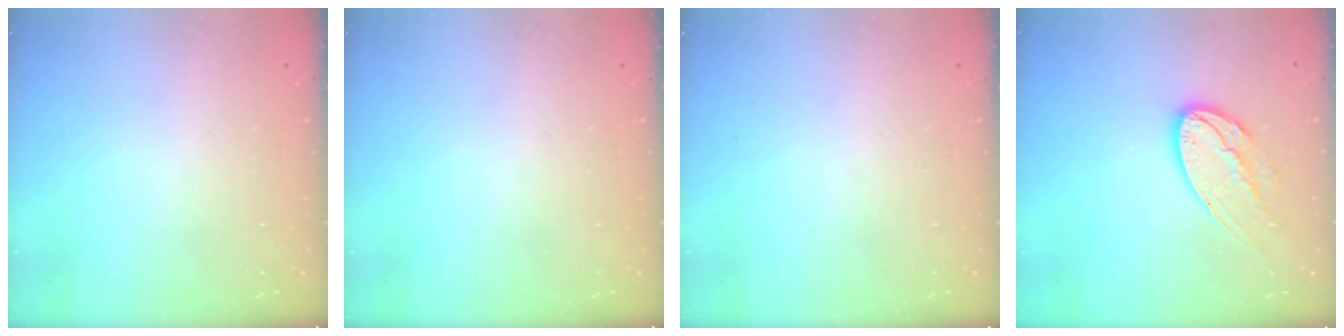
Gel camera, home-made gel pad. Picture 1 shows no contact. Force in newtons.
{"total": 0.0}
{"total": 0.0}
{"total": 13.1, "press": 13.0, "slide": 1.1}